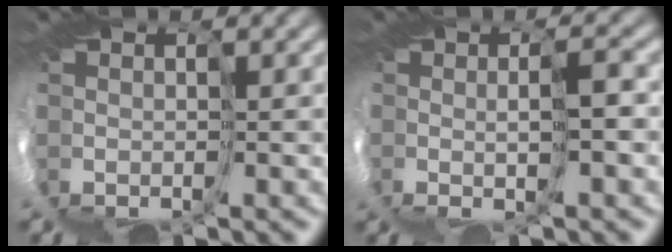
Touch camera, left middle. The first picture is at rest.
{"total": 2.4, "force": [0.5, -1.3, 2.0], "torque": [-0.040, -0.007, 0.008]}